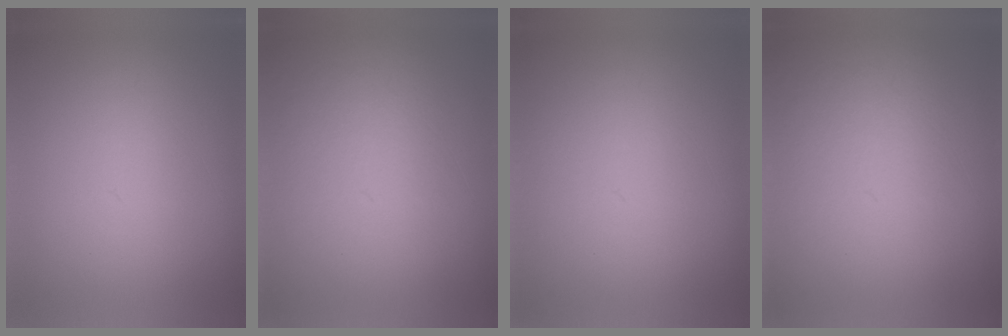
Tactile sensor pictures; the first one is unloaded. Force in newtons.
{"total": 5.7}
{"total": 1.2}
{"total": 5.7}